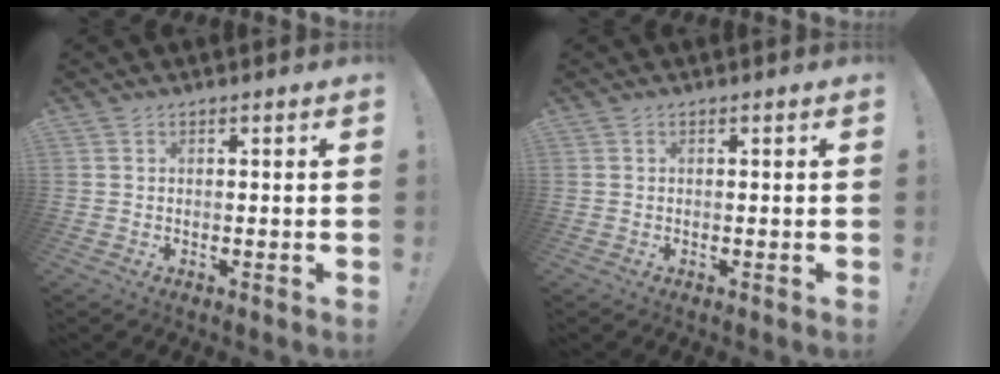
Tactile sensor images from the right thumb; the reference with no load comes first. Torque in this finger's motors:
{"motor_torque": [0.00, 0.00, 0.00, 0.00, 0.00]}